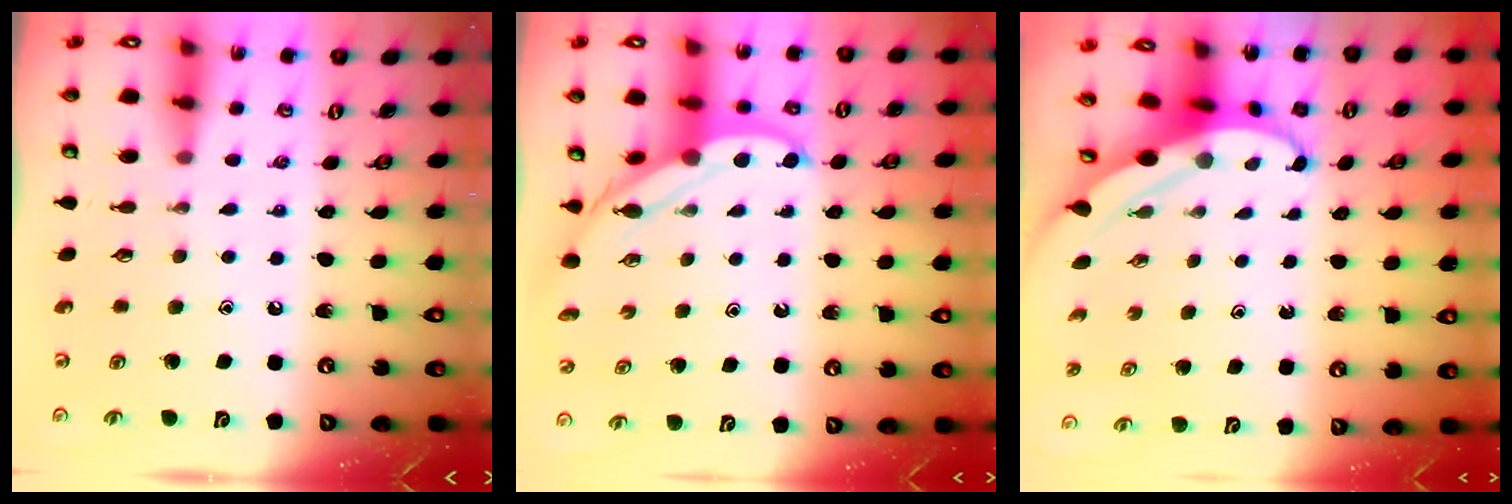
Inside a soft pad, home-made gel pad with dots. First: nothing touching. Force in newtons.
{"total": 5.6, "press": 5.6, "slide": 0.2}
{"total": 4.1, "press": 4.1, "slide": 0.6}